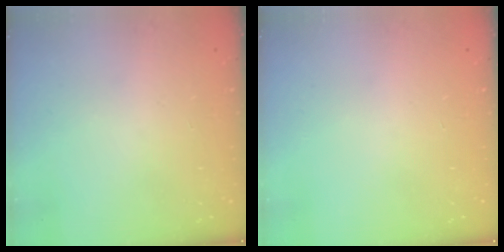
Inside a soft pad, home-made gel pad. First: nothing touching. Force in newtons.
{"total": 0.0}